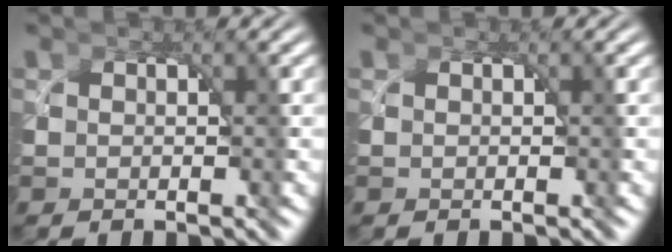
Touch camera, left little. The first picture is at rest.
{"total": 0.0}